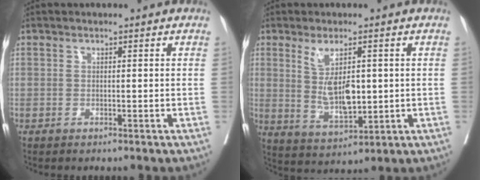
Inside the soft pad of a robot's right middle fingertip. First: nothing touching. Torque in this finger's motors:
{"motor_torque": [1.65, 0.16, 0.45, 0.09]}